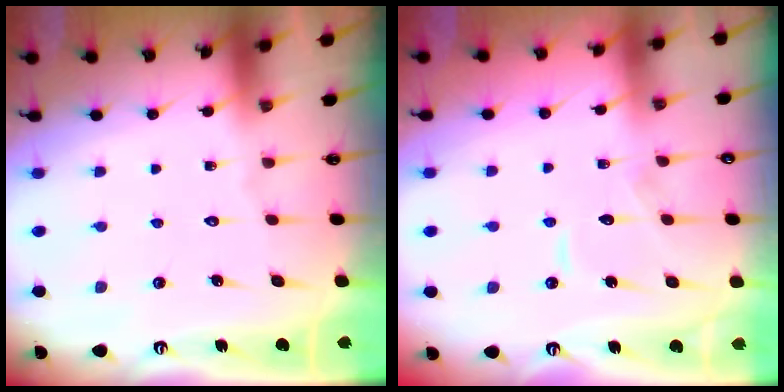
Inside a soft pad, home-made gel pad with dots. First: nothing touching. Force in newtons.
{"total": 6.2, "press": 6.2, "slide": 0.6}